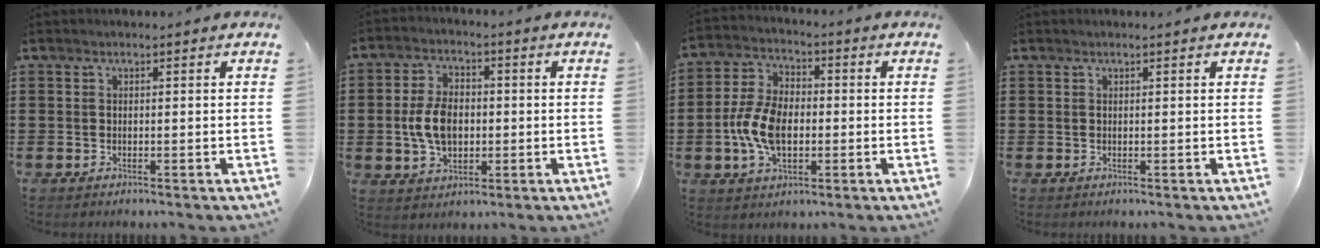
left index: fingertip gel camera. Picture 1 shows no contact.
{"total": 7.2, "force": [-0.5, 4.5, 5.6], "torque": [-0.132, 0.004, -0.016]}
{"total": 8.7, "force": [-1.6, 5.3, 6.7], "torque": [-0.160, 0.005, -0.036]}
{"total": 0.0}